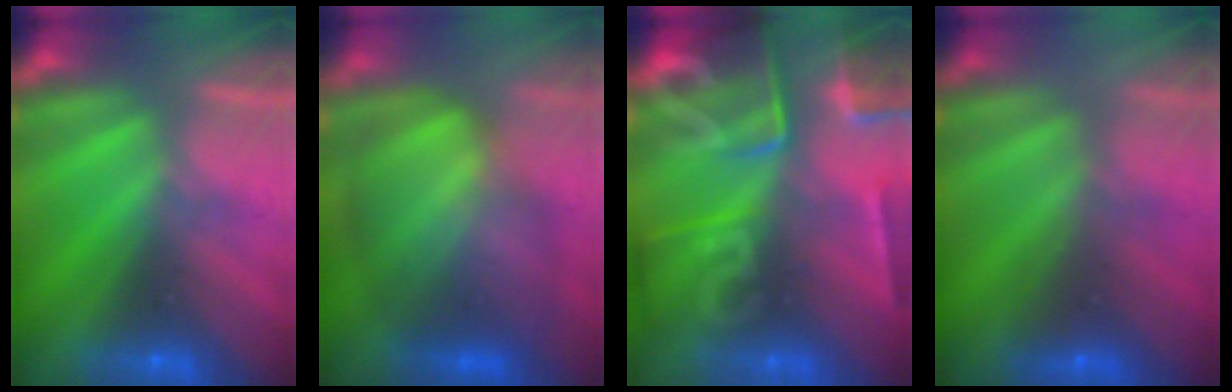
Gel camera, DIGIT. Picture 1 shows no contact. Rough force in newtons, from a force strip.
{"total": 9.6}
{"total": 9.0}
{"total": 2.0}